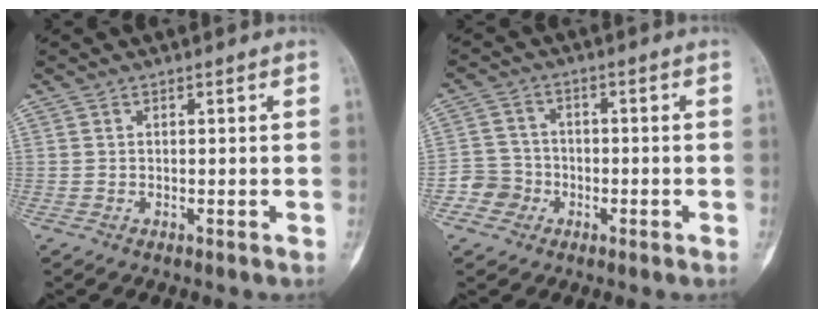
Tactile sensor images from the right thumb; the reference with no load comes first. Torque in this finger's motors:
{"motor_torque": [0.64, 0.33, 0.15, -0.26, -0.01]}